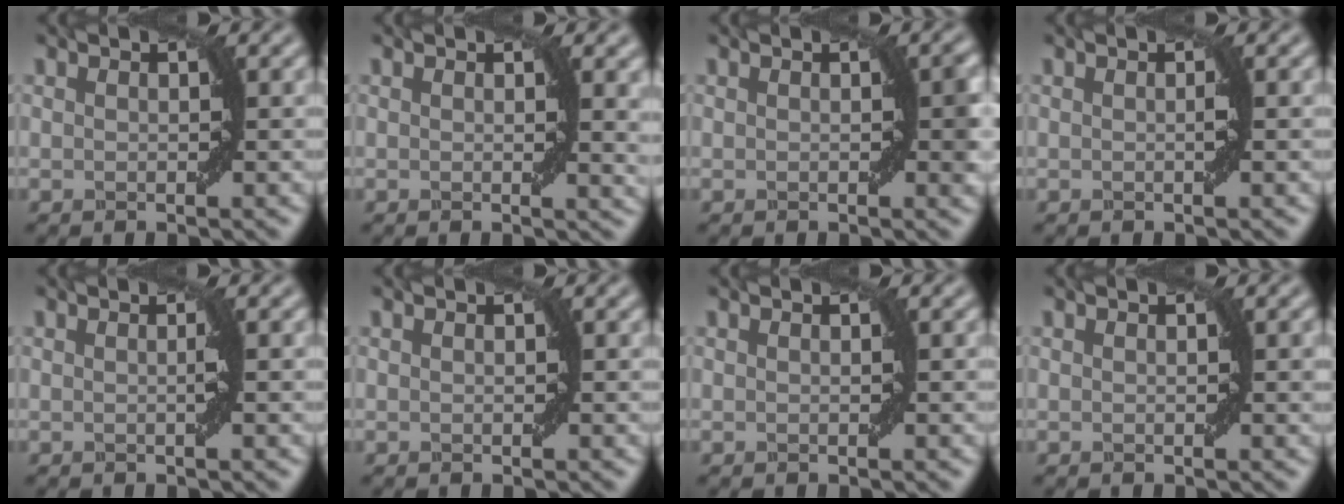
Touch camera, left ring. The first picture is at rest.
{"total": 1.9, "force": [0.7, 0.4, 1.7], "torque": [-0.016, -0.005, 0.011]}
{"total": 1.1, "force": [0.0, 0.2, 1.1], "torque": [-0.011, 0.000, 0.002]}
{"total": 0.6, "force": [-0.1, -0.1, 0.6], "torque": [-0.010, 0.004, 0.000]}
{"total": 0.8, "force": [-0.1, -0.2, 0.8], "torque": [-0.016, 0.004, -0.001]}
{"total": 0.0}
{"total": 0.0}
{"total": 0.0}